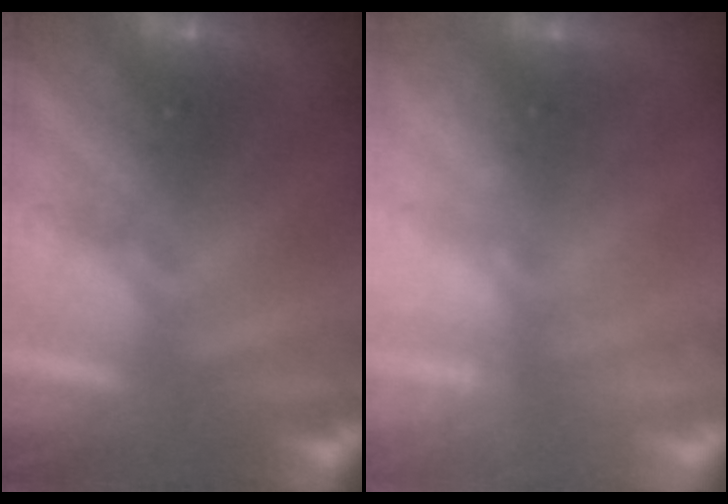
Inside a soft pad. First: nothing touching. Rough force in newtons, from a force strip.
{"total": 2.1}